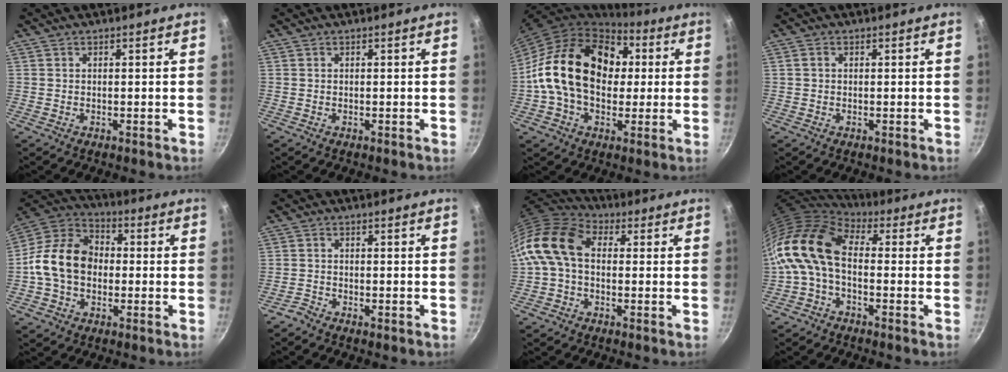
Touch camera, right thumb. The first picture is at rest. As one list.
[{"total": 0.0}, {"total": 22.1, "force": [2.2, 15.8, 15.3], "torque": [-0.237, 0.033, 0.027]}, {"total": 1.0, "force": [0.1, 0.8, 0.5], "torque": [-0.010, 0.005, 0.002]}, {"total": 14.3, "force": [-1.2, 10.7, 9.4], "torque": [-0.135, 0.035, -0.043]}, {"total": 1.7, "force": [-1.6, 0.4, 0.5], "torque": [-0.019, 0.012, -0.033]}, {"total": 12.9, "force": [0.5, 8.8, 9.4], "torque": [-0.168, 0.032, -0.011]}, {"total": 13.1, "force": [-1.0, 7.8, 10.5], "torque": [-0.196, 0.027, -0.037]}]